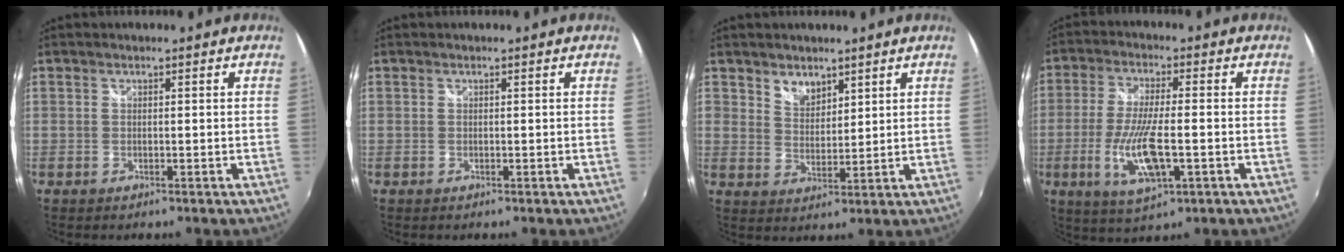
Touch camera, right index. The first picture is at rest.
{"total": 0.0}
{"total": 4.2, "force": [3.0, 2.7, 1.3], "torque": [-0.014, 0.003, 0.055]}
{"total": 11.4, "force": [-3.2, 3.1, 10.5], "torque": [-0.214, -0.016, -0.058]}